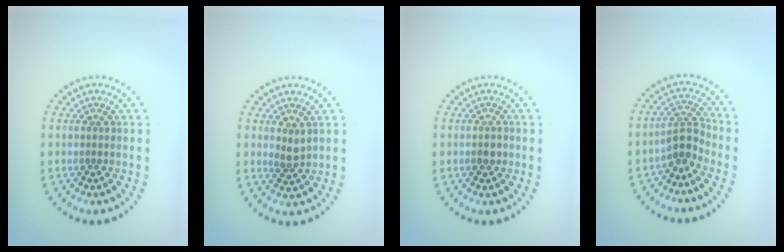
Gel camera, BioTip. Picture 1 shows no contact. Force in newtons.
{"total": 1.4, "press": 1.1, "slide": 0.8}
{"total": 1.1, "press": 1.1, "slide": 0.3}
{"total": 2.5, "press": 1.8, "slide": 1.7}